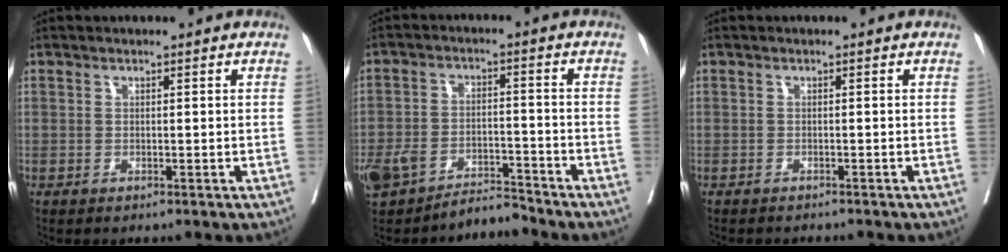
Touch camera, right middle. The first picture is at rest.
{"total": 6.5, "force": [-5.8, 2.1, 2.1], "torque": [-0.043, 0.020, -0.102]}
{"total": 3.2, "force": [-3.0, 0.6, 0.9], "torque": [-0.016, -0.007, -0.039]}